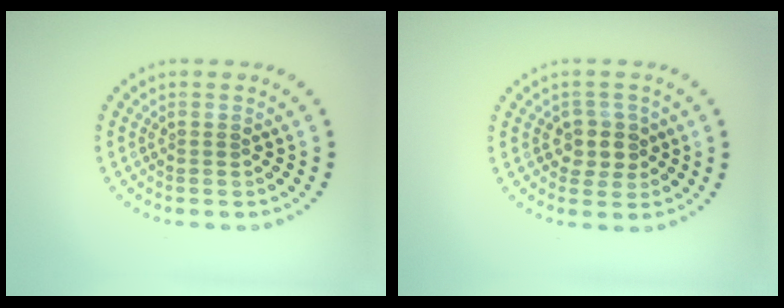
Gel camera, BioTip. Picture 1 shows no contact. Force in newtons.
{"total": 2.5, "press": 2.2, "slide": 1.0}